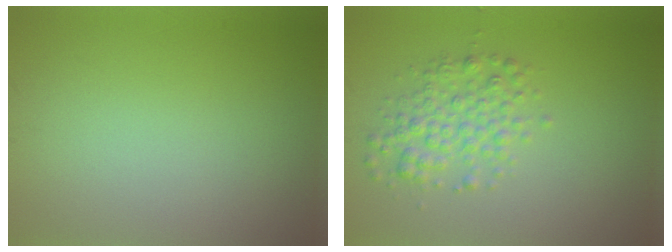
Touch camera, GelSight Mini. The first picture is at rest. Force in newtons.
{"total": 3.2, "press": 3.2, "slide": 0.1}